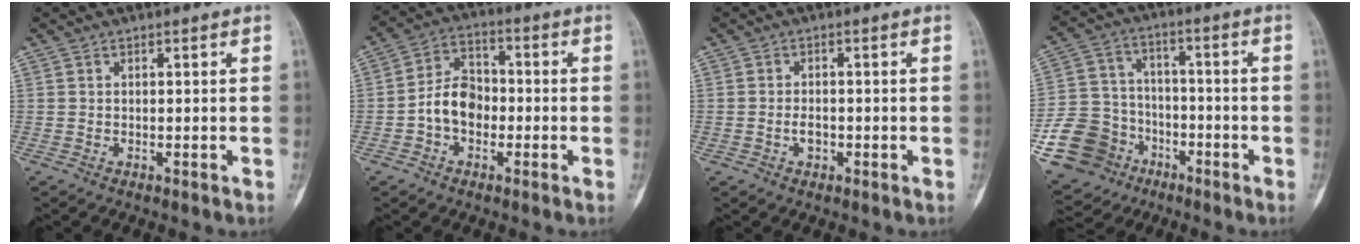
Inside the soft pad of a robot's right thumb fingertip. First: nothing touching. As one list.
[{"total": 8.4, "force": [-1.8, 6.2, 5.5], "torque": [-0.077, 0.031, -0.046]}, {"total": 2.3, "force": [-0.7, 1.7, 1.4], "torque": [-0.017, 0.007, -0.012]}, {"total": 15.6, "force": [-7.0, 12.8, 5.4], "torque": [-0.094, 0.059, -0.114]}]